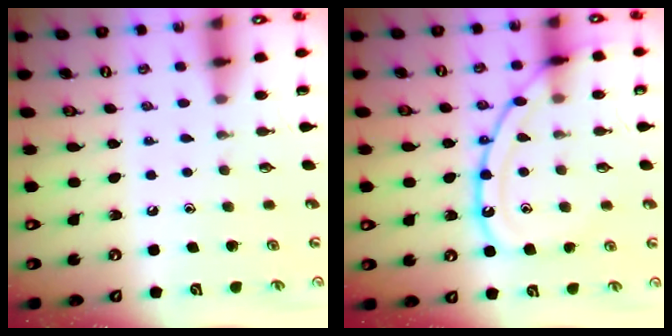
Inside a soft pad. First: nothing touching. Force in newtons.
{"total": 14.9, "press": 14.9, "slide": 1.0}